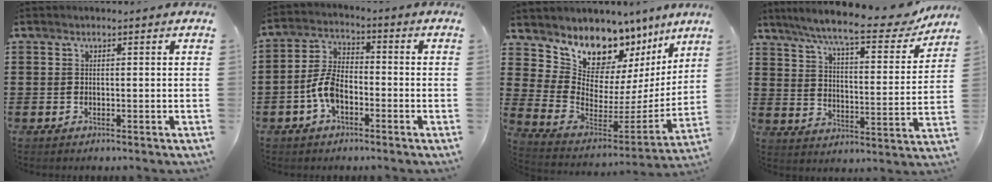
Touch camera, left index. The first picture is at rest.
{"total": 6.3, "force": [-2.5, 3.4, 4.6], "torque": [-0.121, 0.000, -0.057]}
{"total": 9.9, "force": [8.1, 5.4, 2.0], "torque": [-0.076, -0.071, 0.152]}
{"total": 10.1, "force": [8.6, 0.4, 5.3], "torque": [-0.127, -0.049, 0.143]}